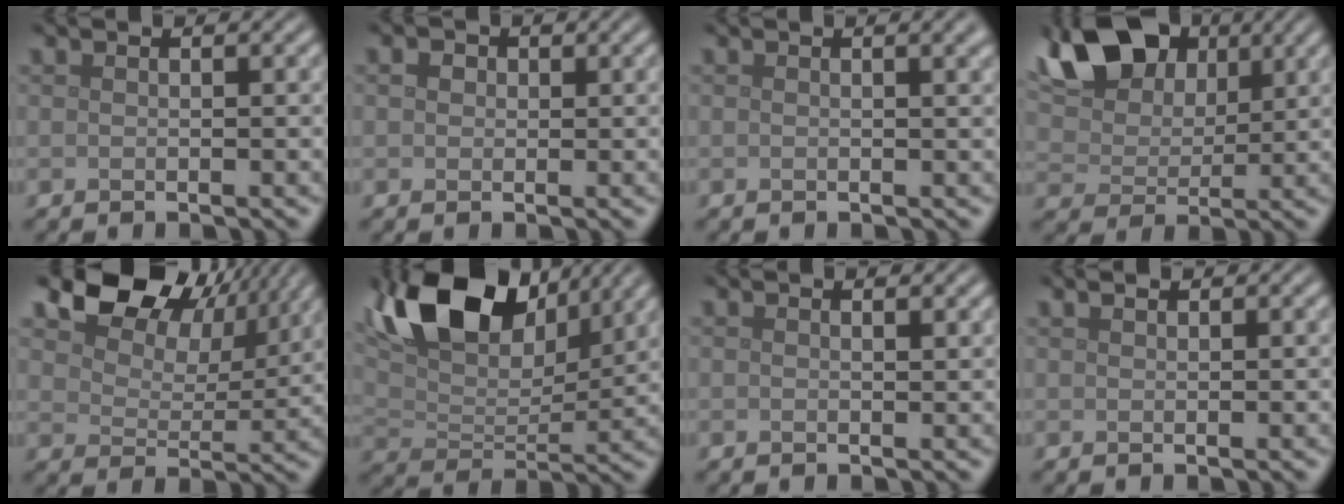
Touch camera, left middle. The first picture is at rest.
{"total": 1.2, "force": [0.3, 1.1, 0.4], "torque": [-0.009, -0.002, 0.002]}
{"total": 2.0, "force": [1.1, 0.7, 1.6], "torque": [-0.007, 0.007, 0.010]}
{"total": 14.7, "force": [7.3, 9.5, 8.6], "torque": [-0.164, 0.049, 0.116]}
{"total": 10.0, "force": [6.4, 5.9, 5.1], "torque": [-0.096, -0.002, 0.108]}
{"total": 13.8, "force": [8.0, 7.1, 8.8], "torque": [-0.168, 0.023, 0.126]}
{"total": 0.7, "force": [0.6, 0.1, 0.4], "torque": [-0.006, 0.000, 0.010]}
{"total": 0.6, "force": [0.5, 0.2, 0.2], "torque": [-0.007, 0.001, 0.011]}